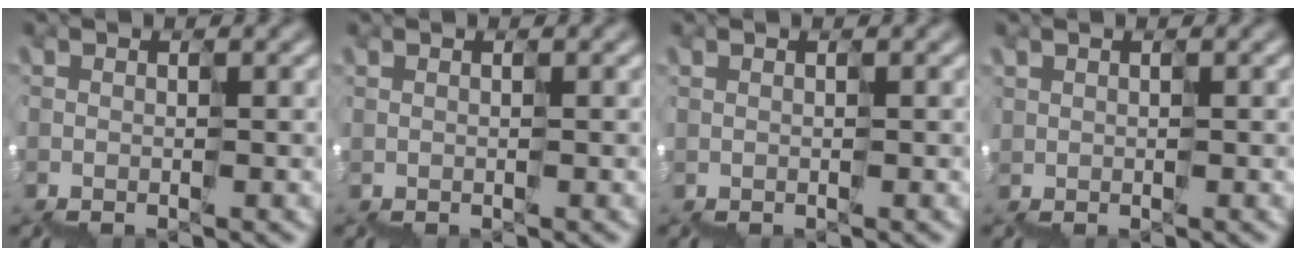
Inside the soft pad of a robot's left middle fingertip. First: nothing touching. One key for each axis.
{"total": 0.0}
{"total": 0.0}
{"total": 0.9, "fx": -0.3, "fy": 0.5, "fz": 0.7, "tx": -0.026, "ty": -0.004, "tz": 0.008}